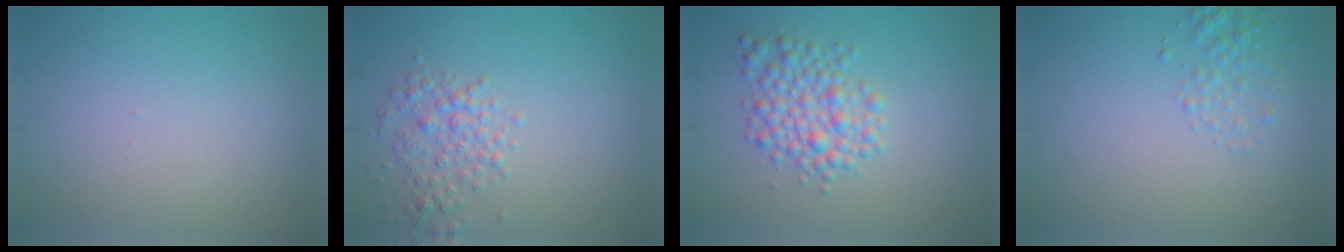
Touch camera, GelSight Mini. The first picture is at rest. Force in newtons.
{"total": 2.8, "press": 2.8, "slide": 0.1}
{"total": 4.1, "press": 4.1, "slide": 0.1}
{"total": 1.8, "press": 1.8, "slide": 0.1}